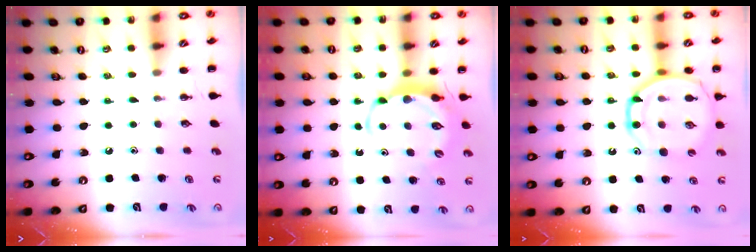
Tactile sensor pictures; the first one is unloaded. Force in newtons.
{"total": 5.5, "press": 5.5, "slide": 0.7}
{"total": 13.7, "press": 13.3, "slide": 3.2}